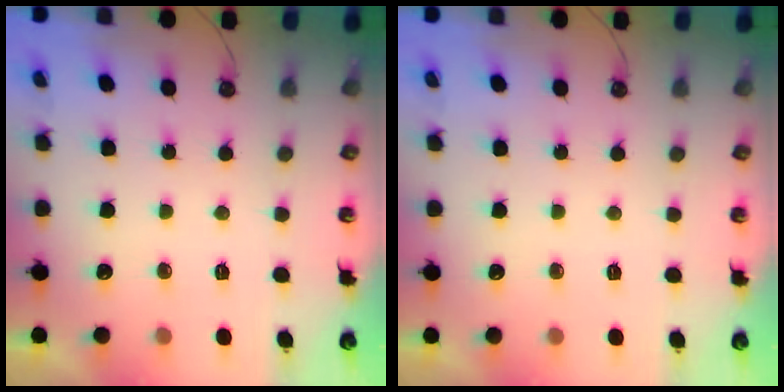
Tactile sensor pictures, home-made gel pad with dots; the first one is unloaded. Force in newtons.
{"total": 0.0}